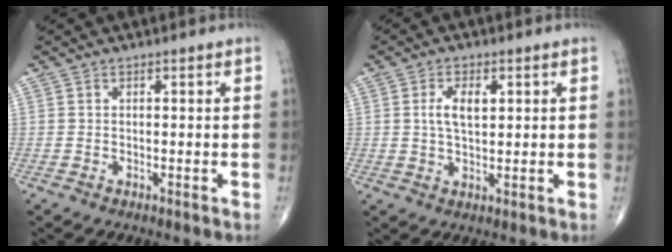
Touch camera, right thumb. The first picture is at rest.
{"total": 5.1, "force": [1.3, 2.6, 4.2], "torque": [-0.077, -0.003, 0.022]}